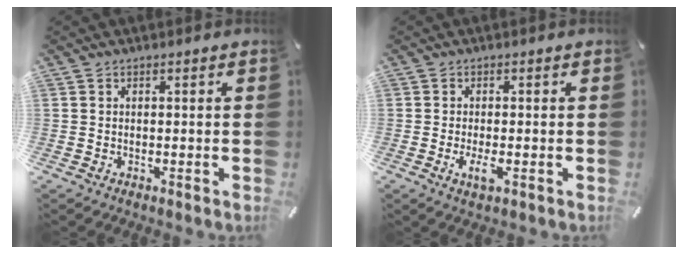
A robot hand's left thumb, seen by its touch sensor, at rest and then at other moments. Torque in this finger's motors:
{"motor_torque": [0.02, 0.04, 0.13, -0.11, 0.01]}